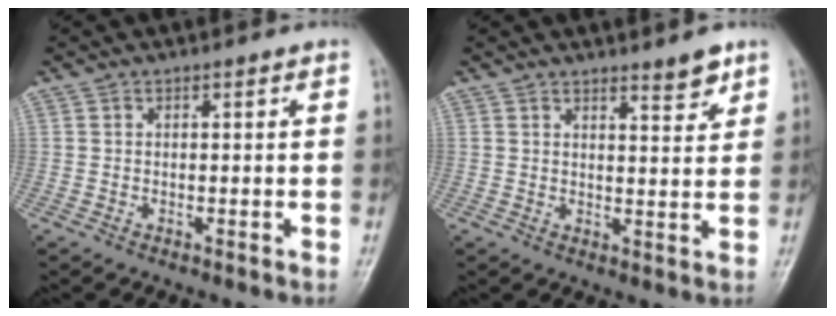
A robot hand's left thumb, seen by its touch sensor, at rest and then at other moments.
{"total": 4.0, "force": [3.1, 1.0, 2.3], "torque": [-0.020, -0.026, 0.044]}